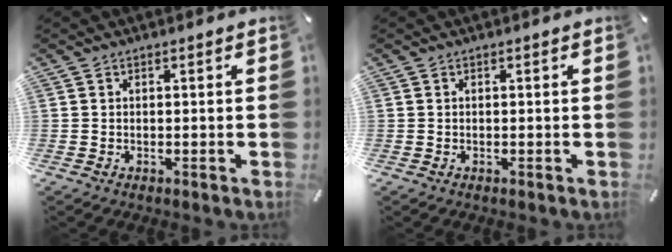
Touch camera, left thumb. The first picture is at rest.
{"total": 0.0}